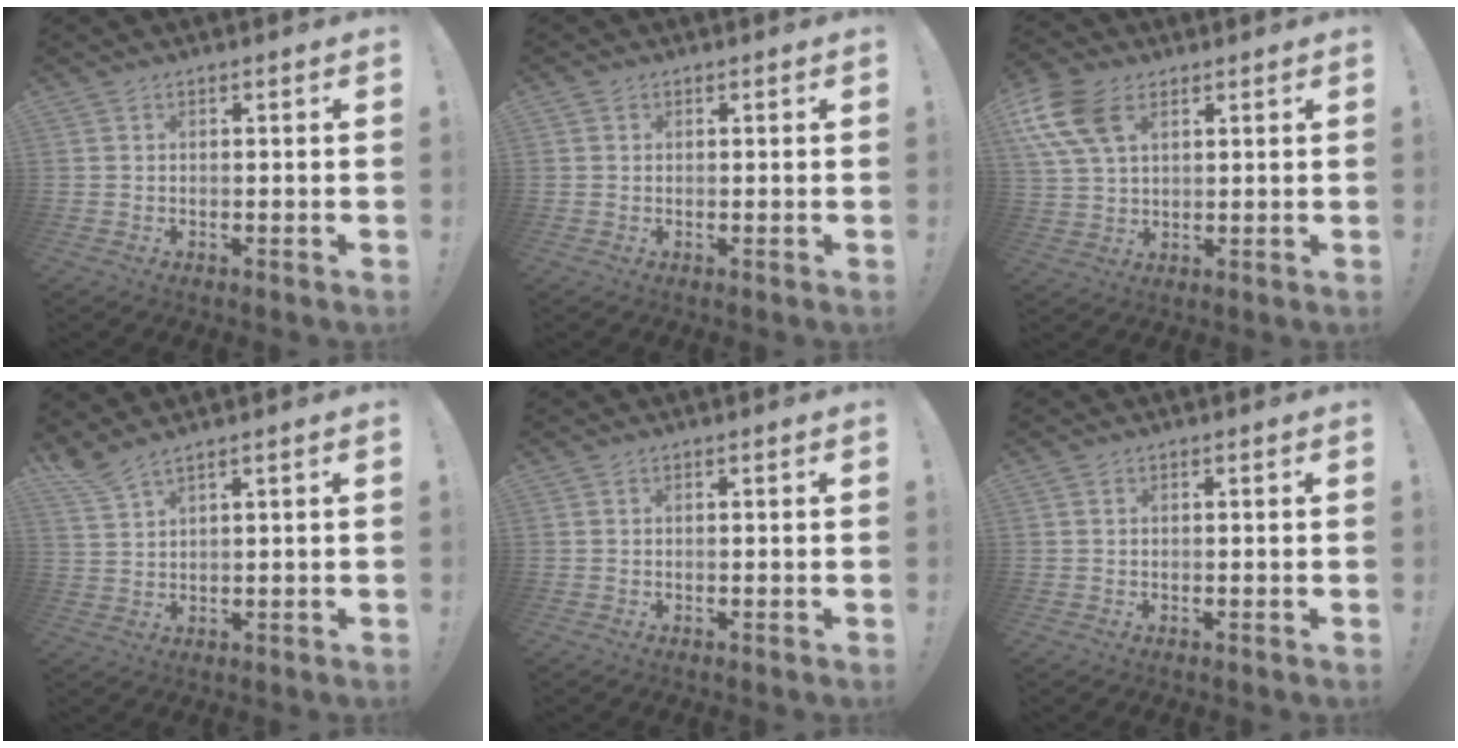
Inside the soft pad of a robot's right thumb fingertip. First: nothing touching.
{"total": 0.9, "force": [0.5, 0.8, 0.0], "torque": [0.005, -0.001, 0.008]}
{"total": 12.5, "force": [5.4, 7.6, 8.3], "torque": [-0.175, -0.014, 0.103]}
{"total": 4.2, "force": [3.4, 0.1, 2.4], "torque": [-0.055, -0.019, 0.063]}
{"total": 0.0}
{"total": 0.0}